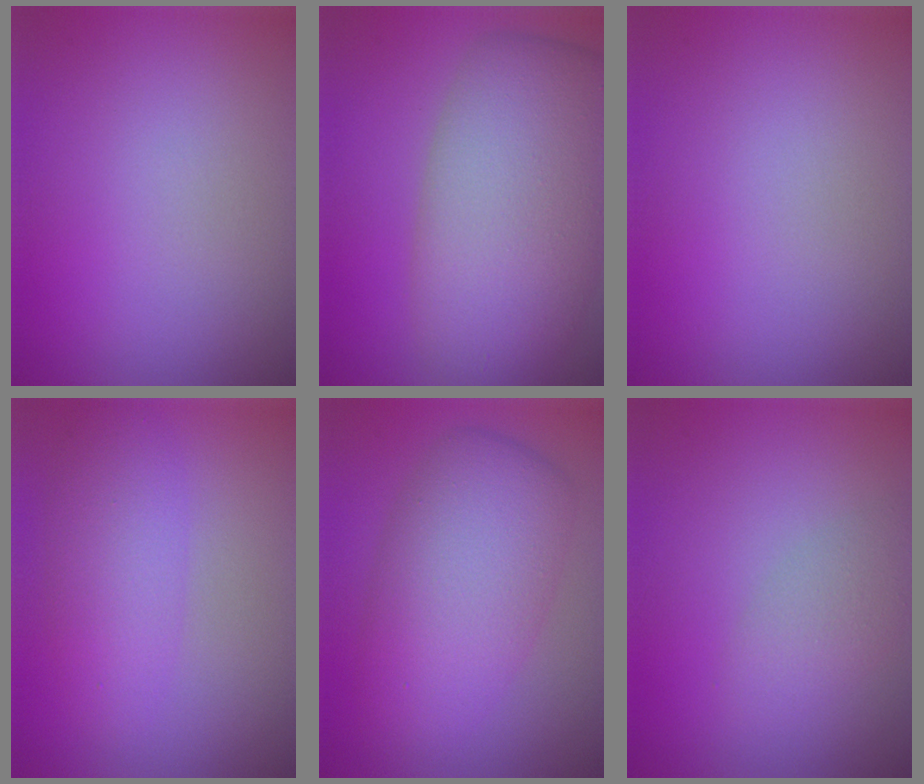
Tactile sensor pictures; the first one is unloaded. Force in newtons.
{"total": 10.5, "press": 10.5, "slide": 0.7}
{"total": 0.0}
{"total": 3.7, "press": 3.7, "slide": 0.2}
{"total": 7.4, "press": 7.4, "slide": 0.3}
{"total": 2.3, "press": 2.3, "slide": 0.0}